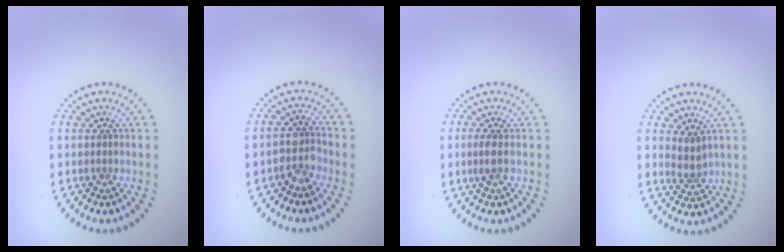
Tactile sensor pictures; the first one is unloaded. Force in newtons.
{"total": 2.3, "press": 2.0, "slide": 1.1}
{"total": 1.2, "press": 1.1, "slide": 0.5}
{"total": 1.8, "press": 1.5, "slide": 1.0}